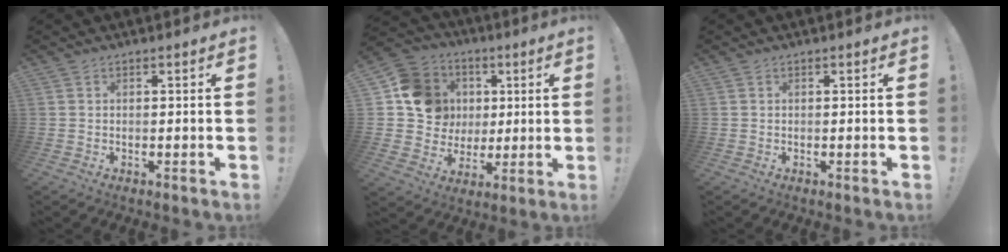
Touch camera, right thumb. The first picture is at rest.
{"total": 15.1, "force": [3.2, 13.7, 5.5], "torque": [-0.071, 0.005, 0.084]}
{"total": 0.0}